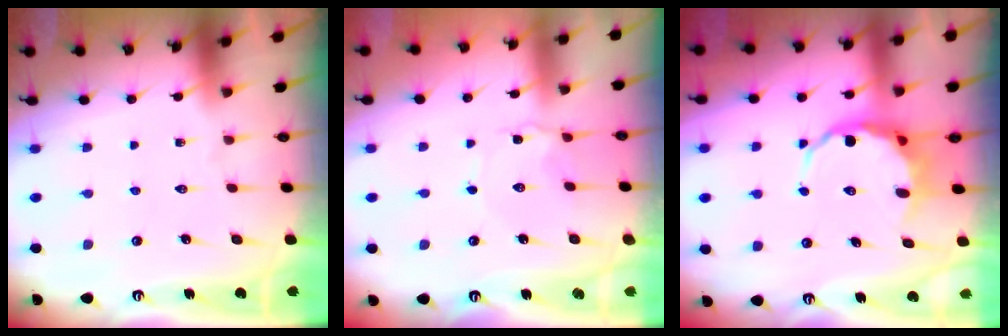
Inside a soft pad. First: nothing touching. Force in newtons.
{"total": 1.6, "press": 1.5, "slide": 0.2}
{"total": 6.9, "press": 6.7, "slide": 1.8}